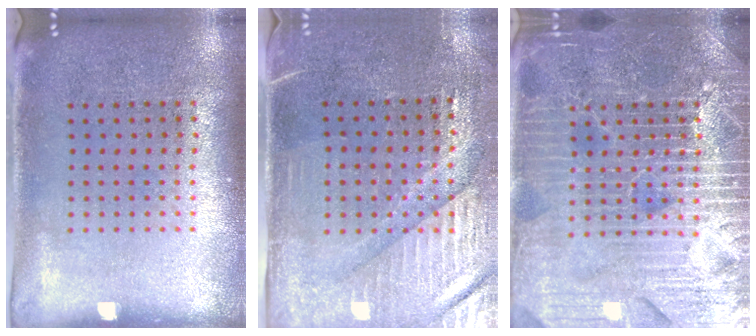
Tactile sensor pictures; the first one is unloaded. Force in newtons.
{"total": 3.5, "press": 3.1, "slide": 1.5}
{"total": 7.0, "press": 7.0, "slide": 0.8}